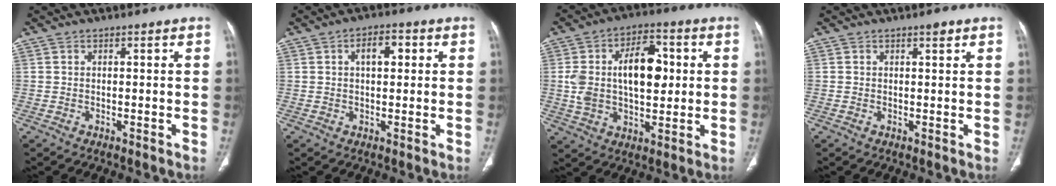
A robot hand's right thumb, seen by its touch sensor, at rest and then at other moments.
{"total": 4.9, "force": [1.3, 2.7, 3.9], "torque": [-0.049, 0.010, 0.016]}
{"total": 15.6, "force": [2.1, 8.9, 12.6], "torque": [-0.195, 0.016, 0.039]}
{"total": 1.1, "force": [0.6, 0.4, 0.8], "torque": [-0.005, 0.000, 0.006]}